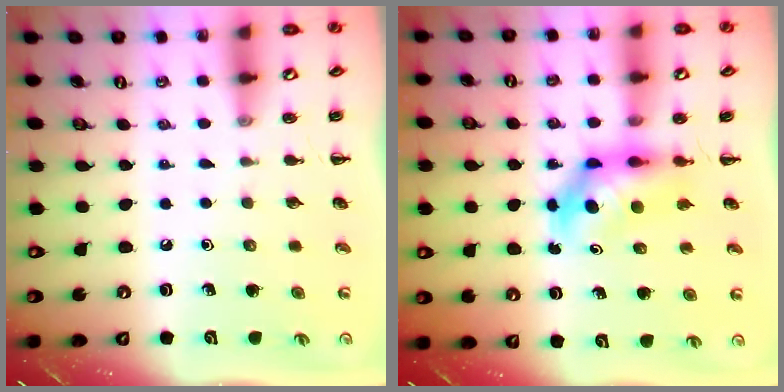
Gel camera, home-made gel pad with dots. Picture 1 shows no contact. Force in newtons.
{"total": 5.7, "press": 5.6, "slide": 1.2}